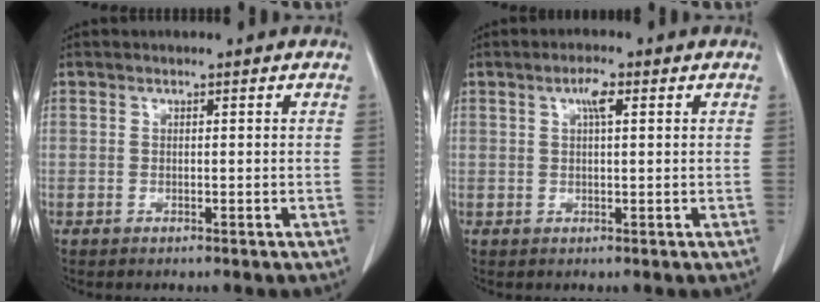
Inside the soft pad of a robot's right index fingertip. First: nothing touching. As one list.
[{"total": 2.6, "force": [1.0, 0.5, 2.3], "torque": [-0.045, 0.004, 0.017]}]